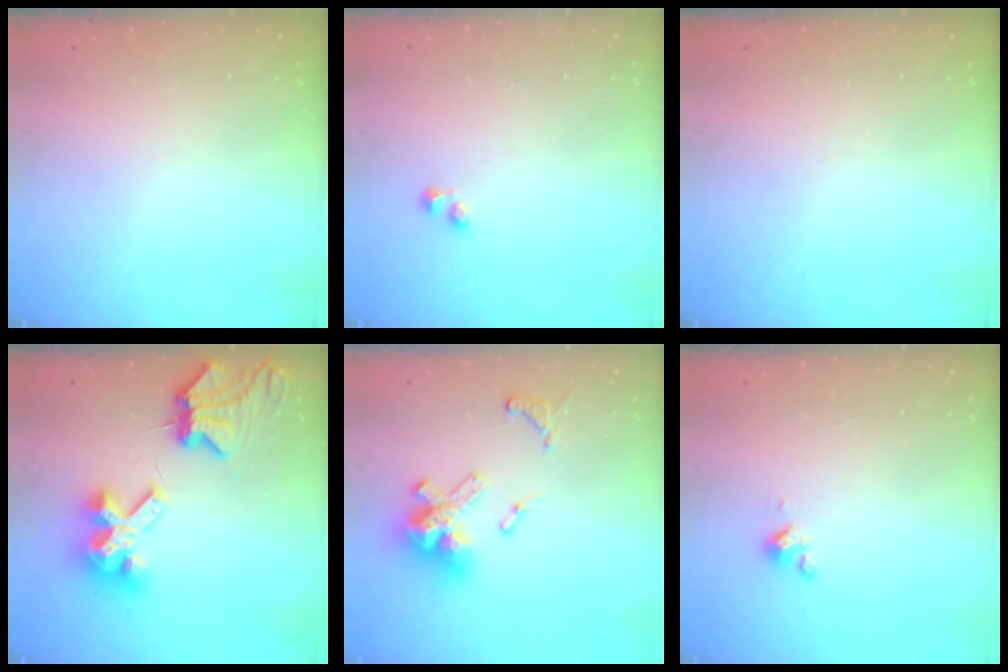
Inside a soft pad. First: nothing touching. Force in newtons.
{"total": 1.5, "press": 1.2, "slide": 0.8}
{"total": 0.0}
{"total": 10.2, "press": 10.1, "slide": 1.3}
{"total": 16.3, "press": 16.1, "slide": 2.3}
{"total": 2.4, "press": 2.4, "slide": 0.2}